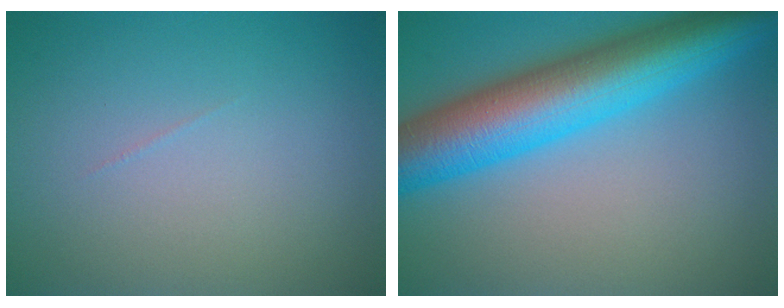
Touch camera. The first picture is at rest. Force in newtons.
{"total": 11.2, "press": 11.2, "slide": 0.2}